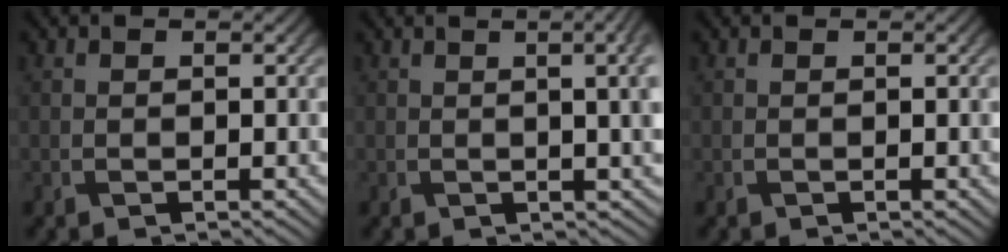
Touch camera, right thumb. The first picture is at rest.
{"total": 6.3, "force": [1.2, 1.8, 5.9], "torque": [-0.063, 0.017, 0.016]}
{"total": 0.8, "force": [0.0, 0.1, 0.8], "torque": [-0.010, 0.000, 0.000]}